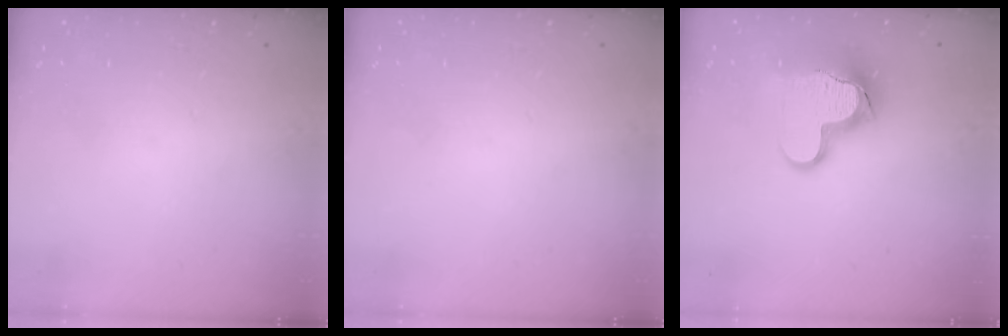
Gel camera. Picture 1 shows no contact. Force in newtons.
{"total": 0.0}
{"total": 14.3, "press": 14.3, "slide": 1.1}